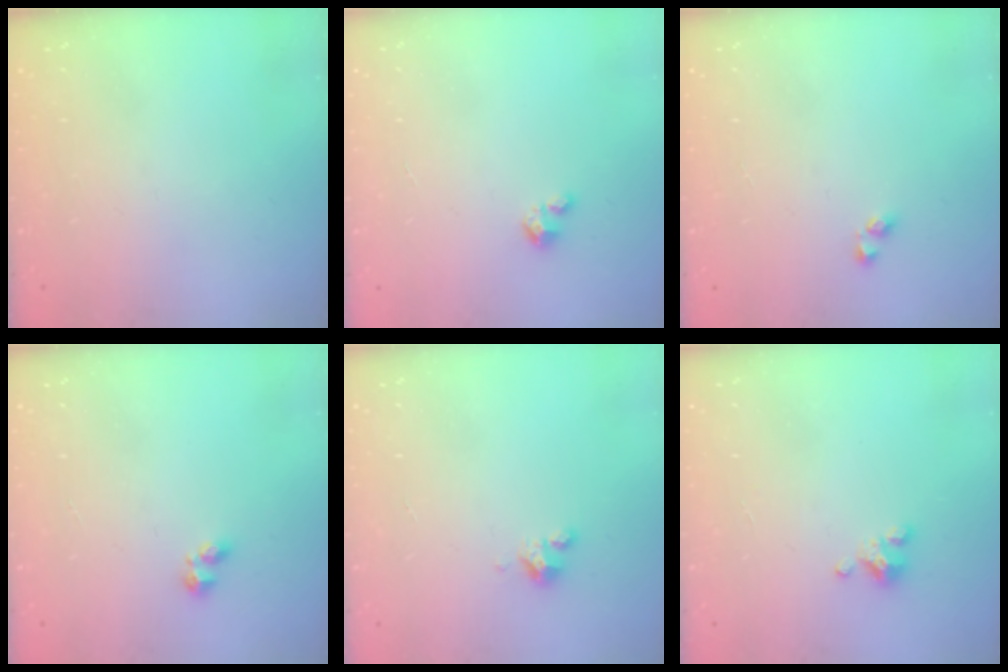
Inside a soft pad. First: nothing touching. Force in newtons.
{"total": 2.7, "press": 2.7, "slide": 0.2}
{"total": 2.9, "press": 2.9, "slide": 0.3}
{"total": 2.2, "press": 2.1, "slide": 0.7}
{"total": 2.5, "press": 2.5, "slide": 0.2}
{"total": 3.4, "press": 3.4, "slide": 0.2}